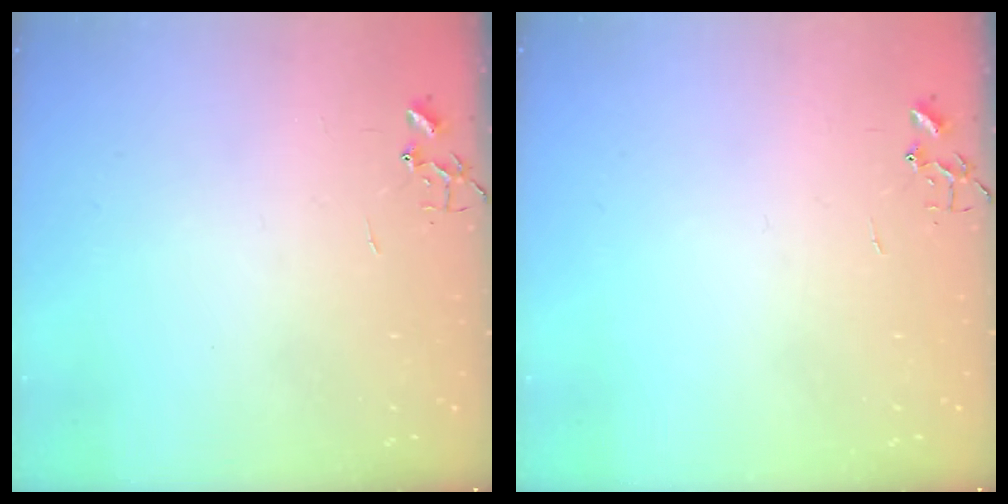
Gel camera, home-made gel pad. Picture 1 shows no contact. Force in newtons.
{"total": 0.0}